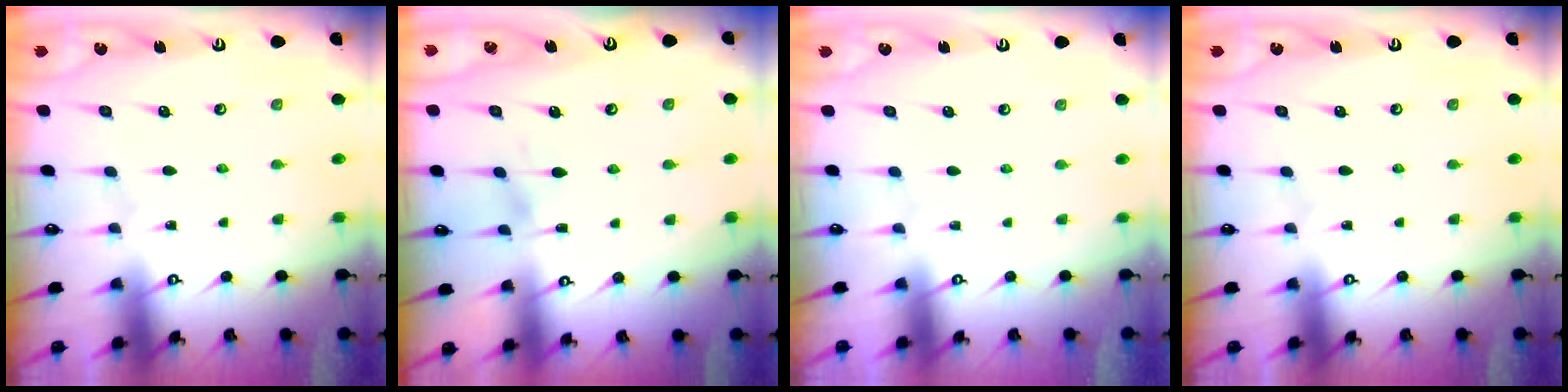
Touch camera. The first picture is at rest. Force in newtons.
{"total": 3.4, "press": 3.4, "slide": 0.4}
{"total": 1.5, "press": 1.4, "slide": 0.6}
{"total": 0.0}